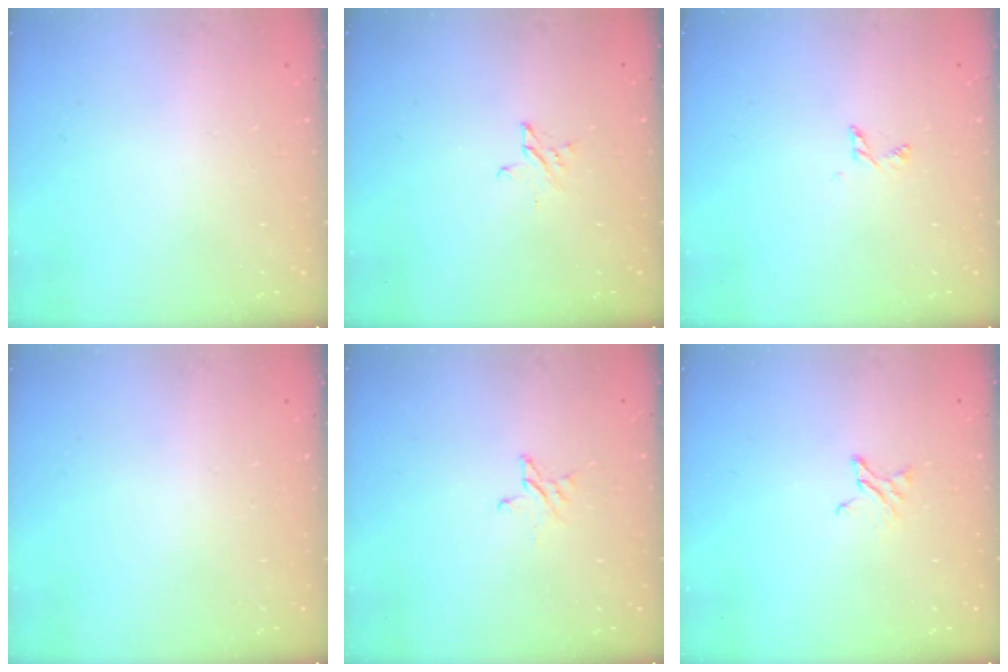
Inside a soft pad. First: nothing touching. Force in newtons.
{"total": 2.1, "press": 2.1, "slide": 0.2}
{"total": 2.8, "press": 2.8, "slide": 0.2}
{"total": 0.0}
{"total": 2.7, "press": 2.7, "slide": 0.2}
{"total": 2.0, "press": 2.0, "slide": 0.1}